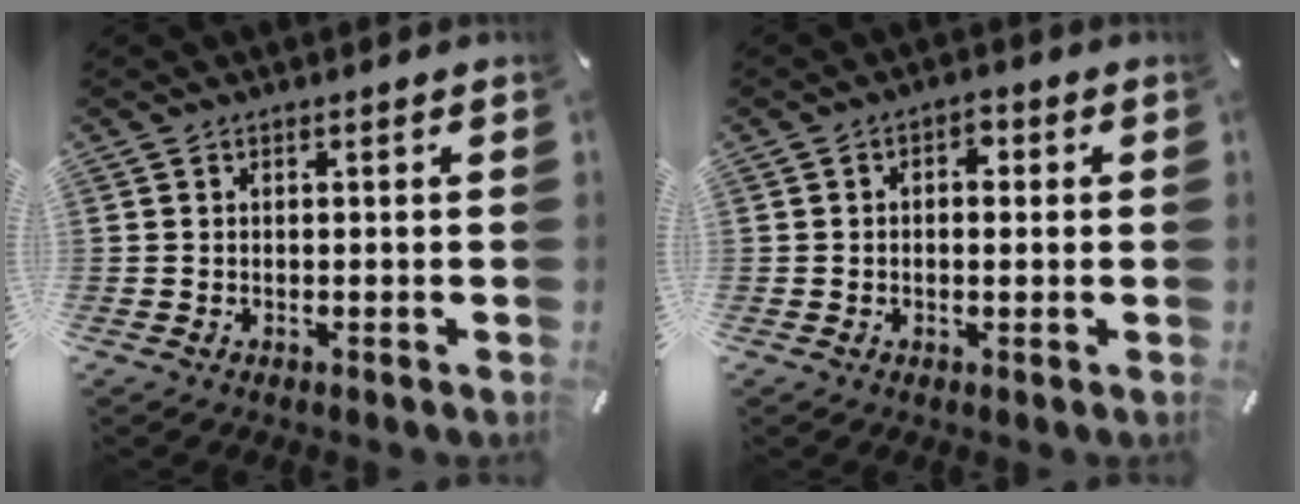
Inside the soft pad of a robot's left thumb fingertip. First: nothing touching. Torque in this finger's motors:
{"motor_torque": [0.13, -0.13, 0.15, 0.14, -0.06]}